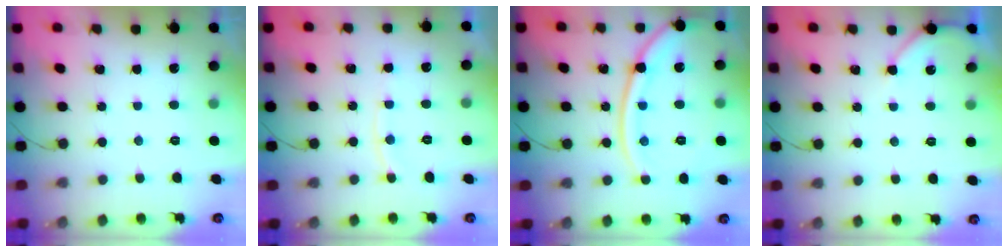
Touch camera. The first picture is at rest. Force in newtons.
{"total": 7.0, "press": 6.9, "slide": 1.0}
{"total": 15.5, "press": 15.4, "slide": 1.7}
{"total": 5.9, "press": 5.9, "slide": 0.7}